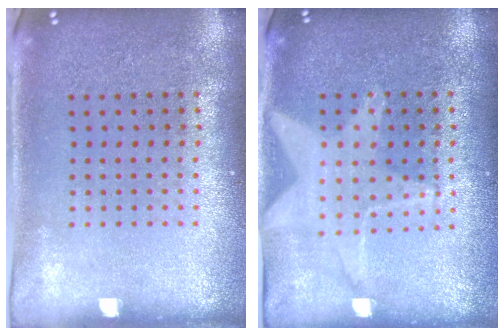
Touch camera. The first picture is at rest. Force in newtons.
{"total": 1.2, "press": 1.2, "slide": 0.2}